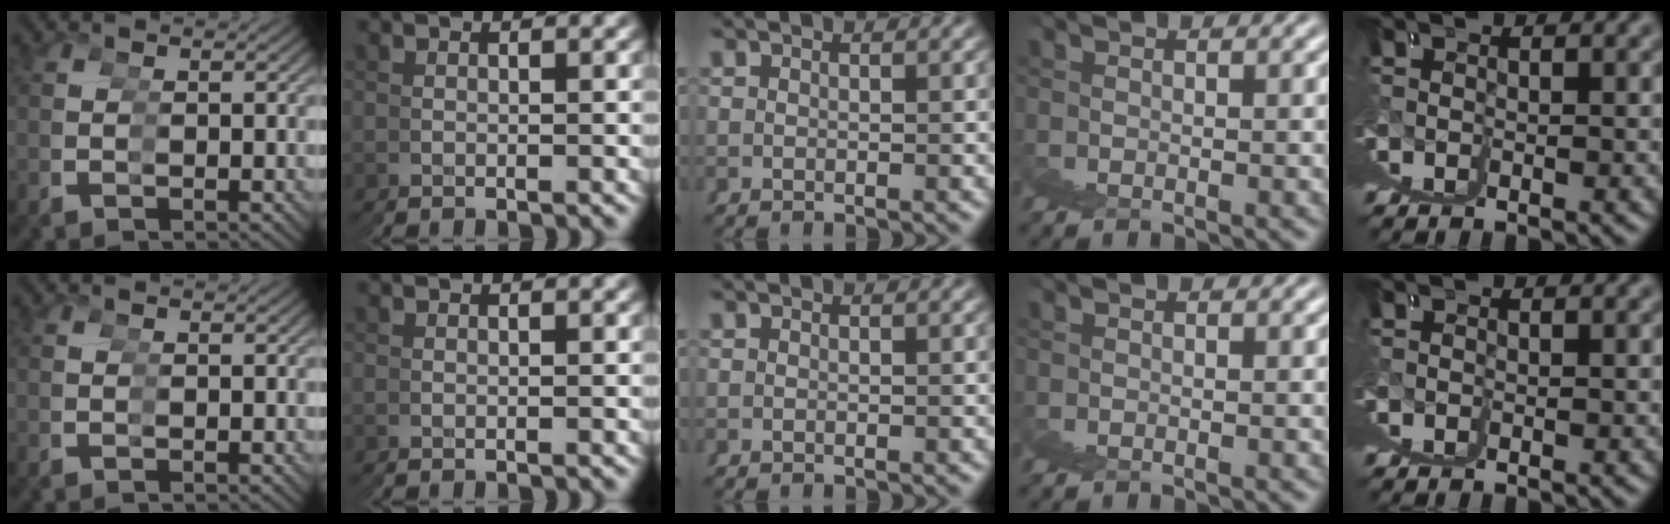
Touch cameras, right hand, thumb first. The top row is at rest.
{}